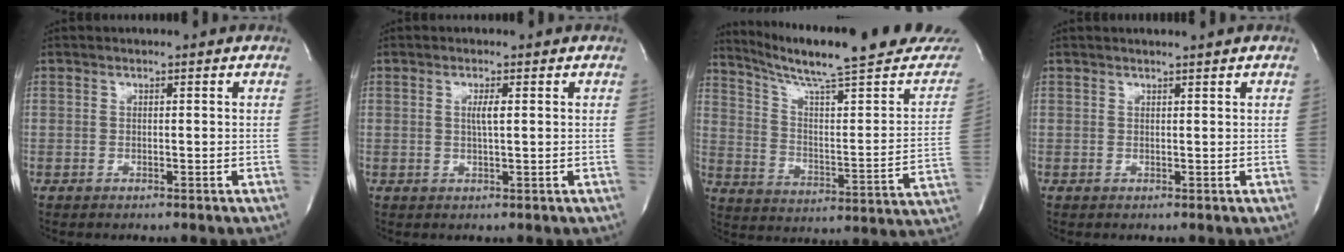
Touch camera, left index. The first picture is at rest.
{"total": 1.8, "force": [0.4, 0.0, 1.8], "torque": [-0.038, -0.001, 0.007]}
{"total": 26.7, "force": [23.5, 1.9, 12.7], "torque": [-0.195, -0.066, 0.318]}
{"total": 1.4, "force": [1.3, -0.4, 0.4], "torque": [-0.007, -0.001, 0.022]}